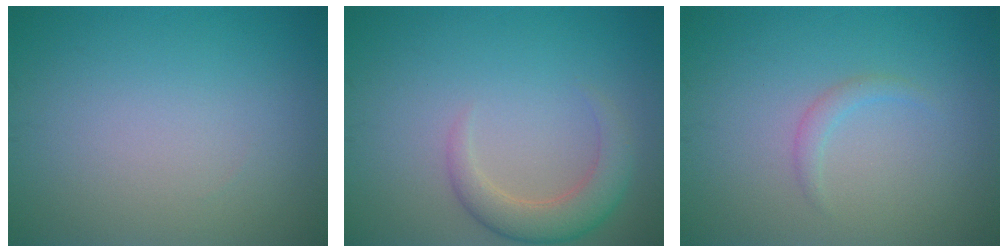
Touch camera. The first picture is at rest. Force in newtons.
{"total": 3.5, "press": 3.5, "slide": 0.4}
{"total": 1.1, "press": 1.1, "slide": 0.0}